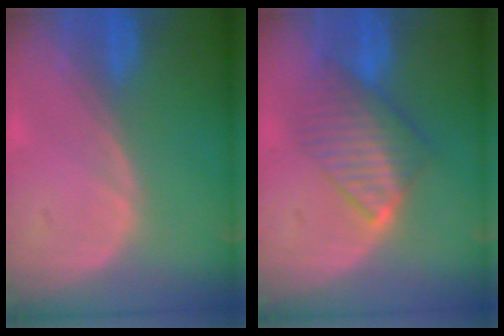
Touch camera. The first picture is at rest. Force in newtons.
{"total": 6.8, "press": 6.7, "slide": 1.0}